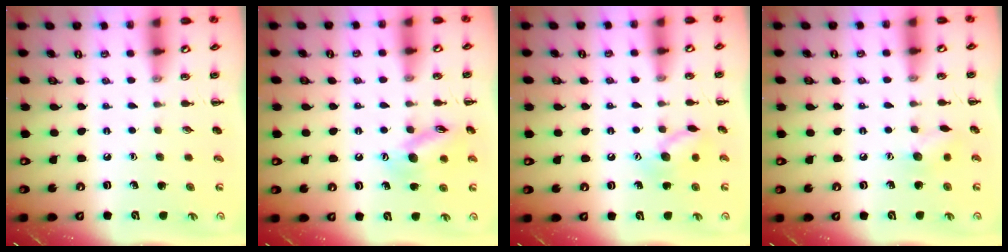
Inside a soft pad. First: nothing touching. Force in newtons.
{"total": 12.5, "press": 12.3, "slide": 2.0}
{"total": 10.0, "press": 10.0, "slide": 0.5}
{"total": 7.0, "press": 6.9, "slide": 1.3}